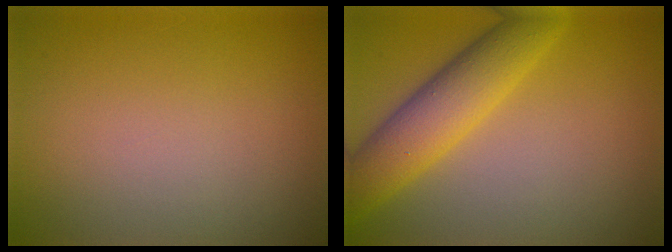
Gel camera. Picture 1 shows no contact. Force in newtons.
{"total": 5.7, "press": 5.7, "slide": 0.1}